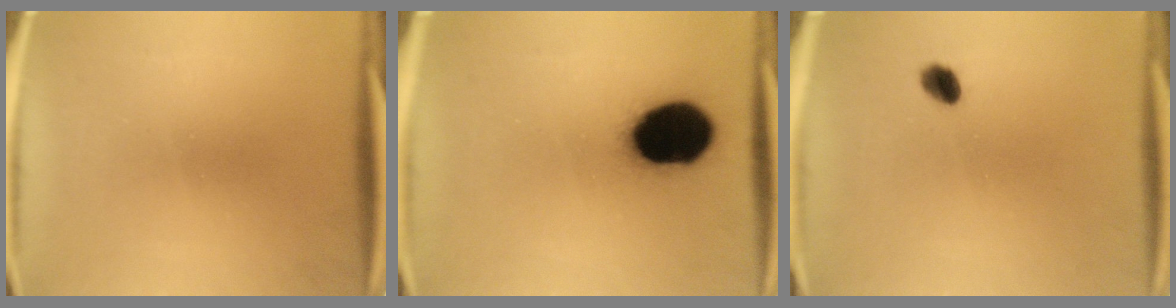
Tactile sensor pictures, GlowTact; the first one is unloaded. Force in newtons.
{"total": 20.1}
{"total": 2.8}